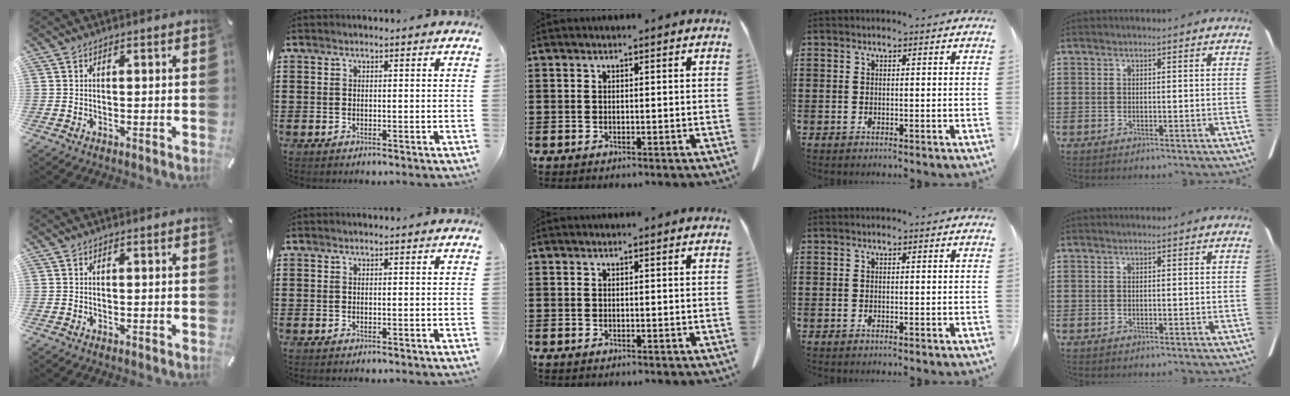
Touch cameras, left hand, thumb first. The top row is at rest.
{}